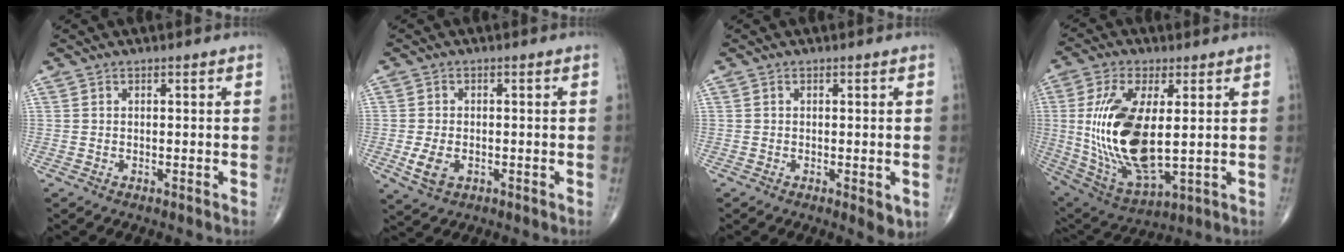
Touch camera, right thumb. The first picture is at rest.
{"total": 4.6, "force": [-1.3, 3.0, 3.3], "torque": [-0.067, -0.002, -0.018]}
{"total": 3.3, "force": [-0.6, 1.3, 3.0], "torque": [-0.030, -0.007, -0.008]}
{"total": 19.5, "force": [1.3, 8.6, 17.4], "torque": [-0.353, -0.020, 0.041]}